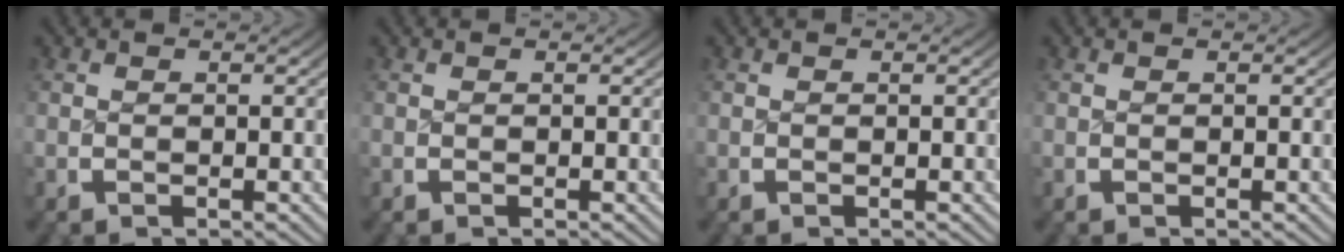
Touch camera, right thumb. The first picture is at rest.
{"total": 0.0}
{"total": 0.0}
{"total": 0.0}